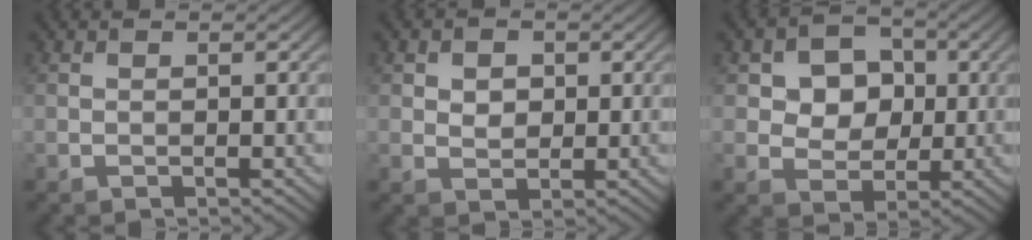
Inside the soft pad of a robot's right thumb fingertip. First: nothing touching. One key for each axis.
{"total": 2.4, "fx": 0.7, "fy": 2.0, "fz": 1.3, "tx": -0.026, "ty": -0.002, "tz": 0.006}
{"total": 6.3, "fx": 1.1, "fy": 5.3, "fz": 3.2, "tx": -0.074, "ty": 0.002, "tz": 0.005}